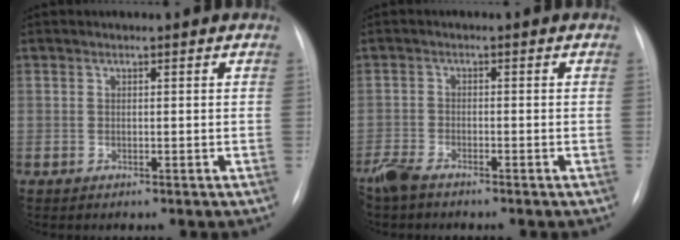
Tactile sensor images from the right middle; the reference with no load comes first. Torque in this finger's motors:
{"motor_torque": [1.12, -1.02, 0.43, 0.14]}